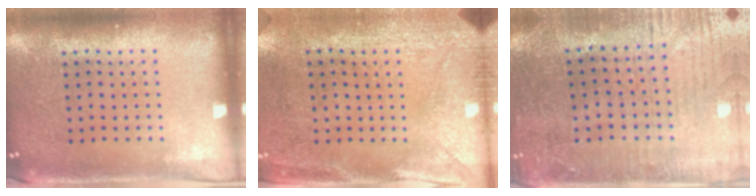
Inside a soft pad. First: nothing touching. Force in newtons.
{"total": 2.9, "press": 2.3, "slide": 1.8}
{"total": 1.1, "press": 1.0, "slide": 0.4}